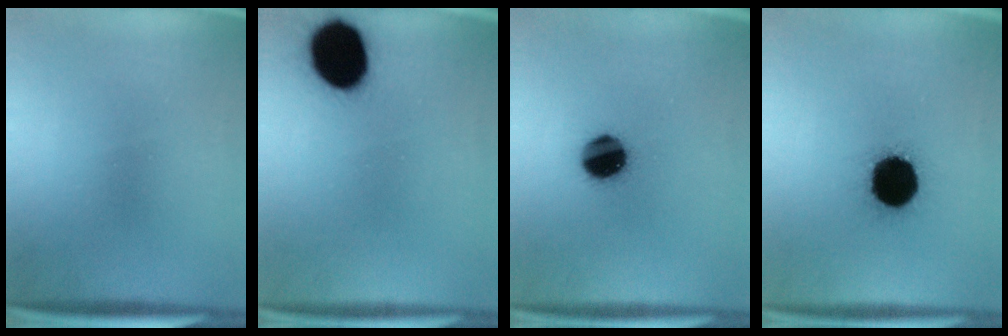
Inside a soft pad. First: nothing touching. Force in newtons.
{"total": 15.2}
{"total": 10.4}
{"total": 18.0}